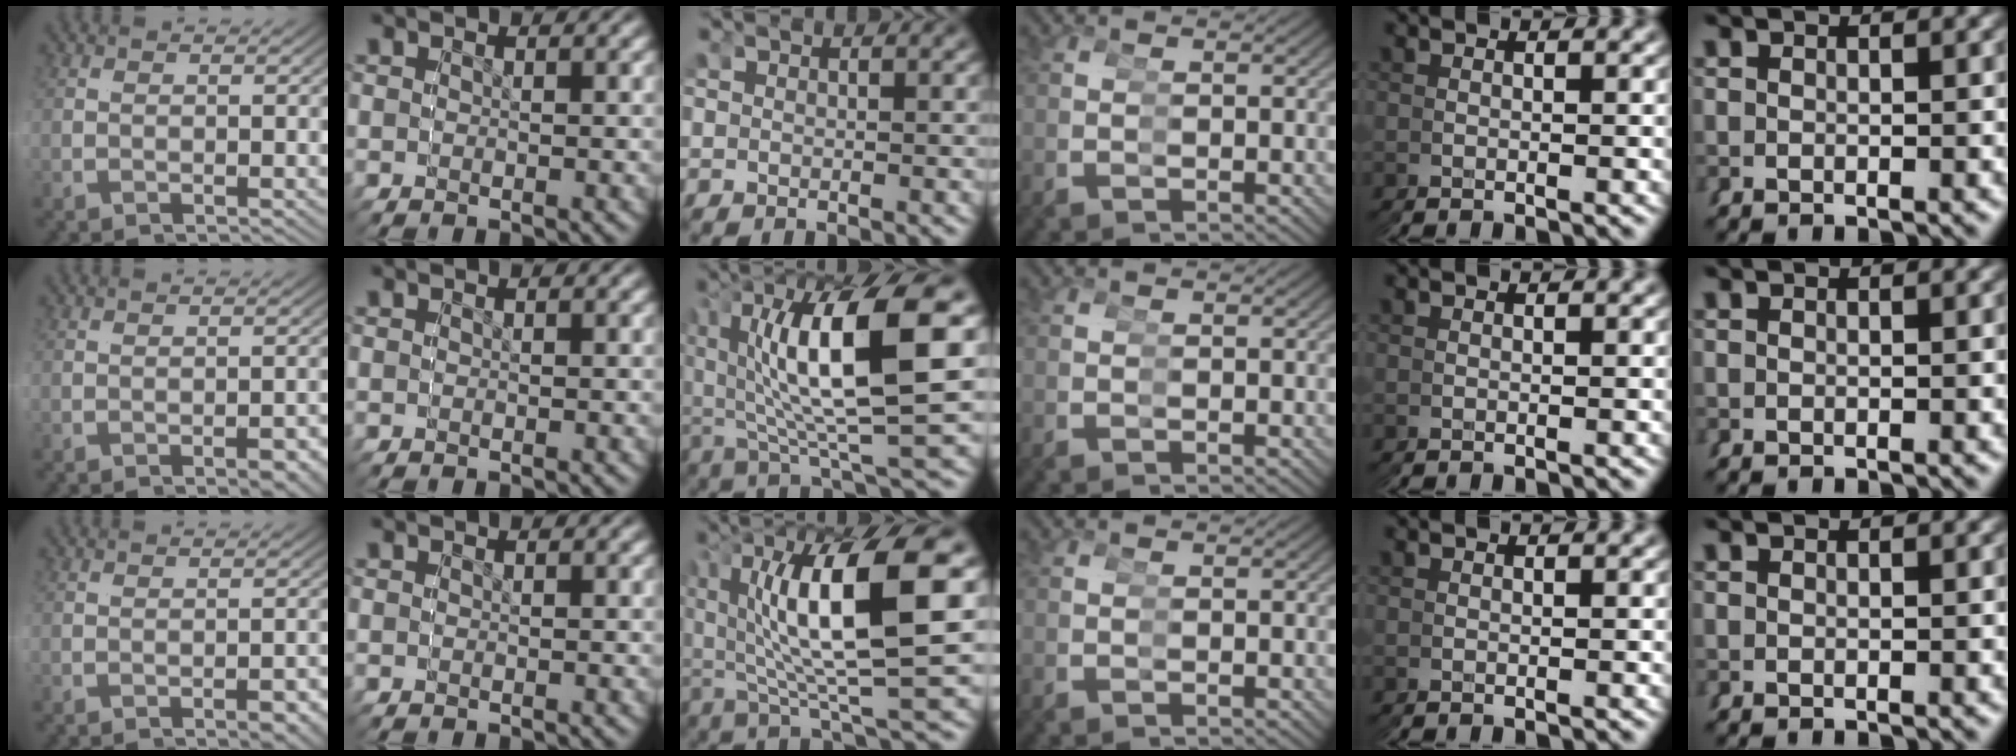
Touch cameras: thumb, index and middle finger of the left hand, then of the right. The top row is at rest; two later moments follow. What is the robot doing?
{"motion": "grasp_and_lifting", "object": "cubes"}